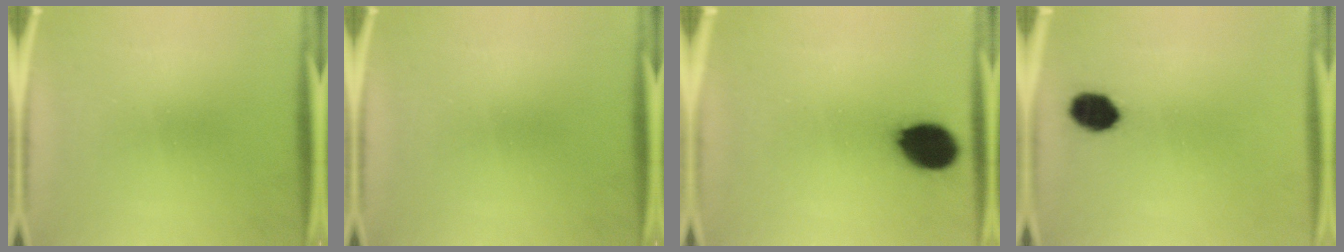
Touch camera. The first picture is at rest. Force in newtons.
{"total": 0.0}
{"total": 11.2}
{"total": 6.4}